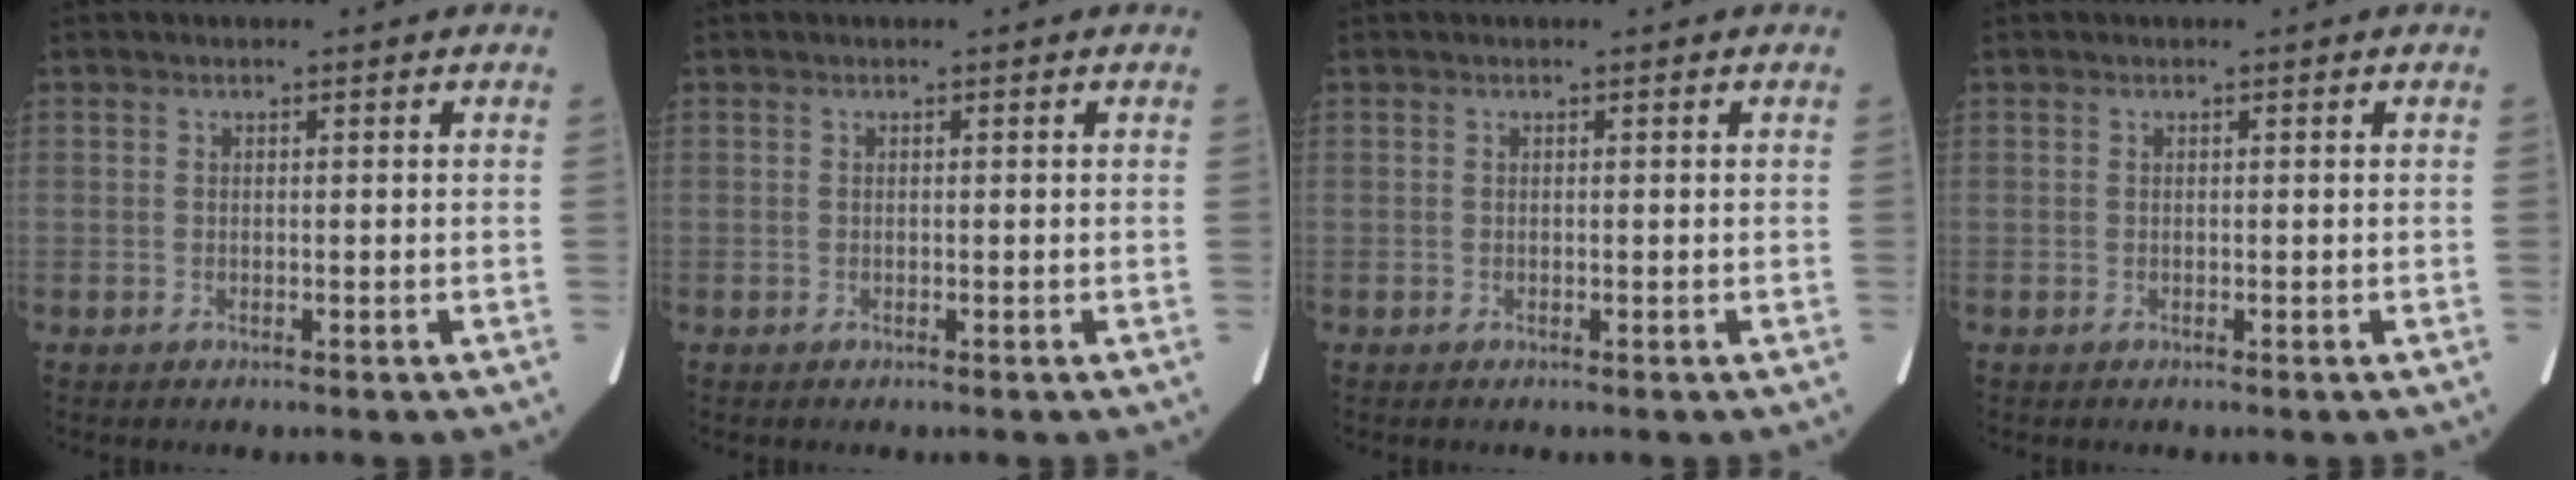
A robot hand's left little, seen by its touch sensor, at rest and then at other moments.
{"total": 0.0}
{"total": 0.0}
{"total": 0.0}